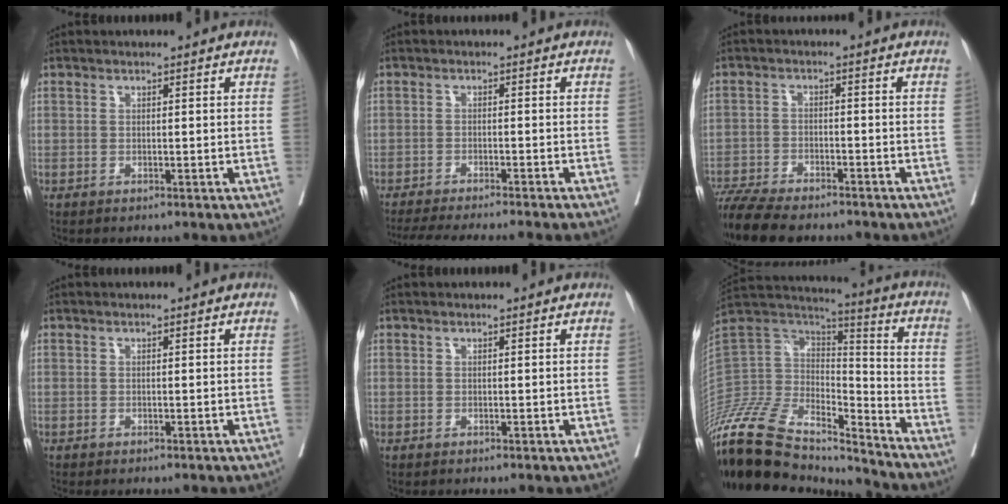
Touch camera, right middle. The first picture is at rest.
{"total": 12.4, "force": [-11.2, -0.5, 5.3], "torque": [-0.063, -0.024, -0.160]}
{"total": 11.9, "force": [-10.4, 2.5, 5.2], "torque": [-0.091, -0.014, -0.164]}
{"total": 0.6, "force": [-0.6, 0.1, 0.3], "torque": [-0.009, -0.003, -0.009]}
{"total": 0.0}
{"total": 26.8, "force": [-23.6, 7.6, 10.1], "torque": [-0.250, 0.001, -0.408]}